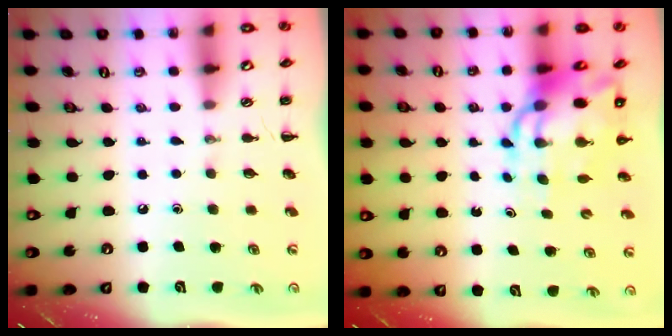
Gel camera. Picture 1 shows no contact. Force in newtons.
{"total": 11.5, "press": 11.1, "slide": 3.1}